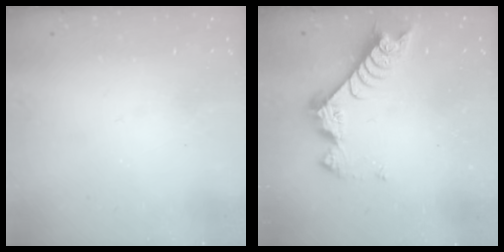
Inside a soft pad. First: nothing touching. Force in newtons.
{"total": 7.4, "press": 7.3, "slide": 1.0}